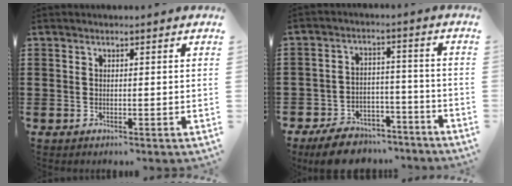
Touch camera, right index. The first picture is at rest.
{"total": 7.4, "force": [-6.7, 2.5, 1.9], "torque": [-0.037, 0.027, -0.127]}